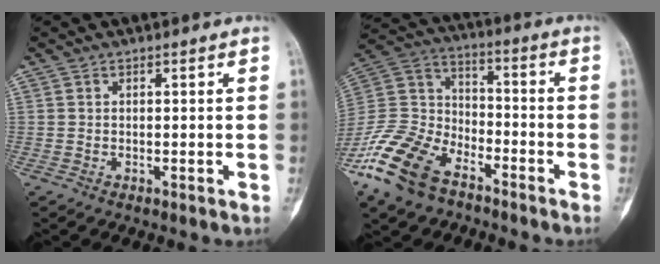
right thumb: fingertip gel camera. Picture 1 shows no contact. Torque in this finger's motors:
{"motor_torque": [0.50, 0.25, 1.46, -1.31, 0.20]}